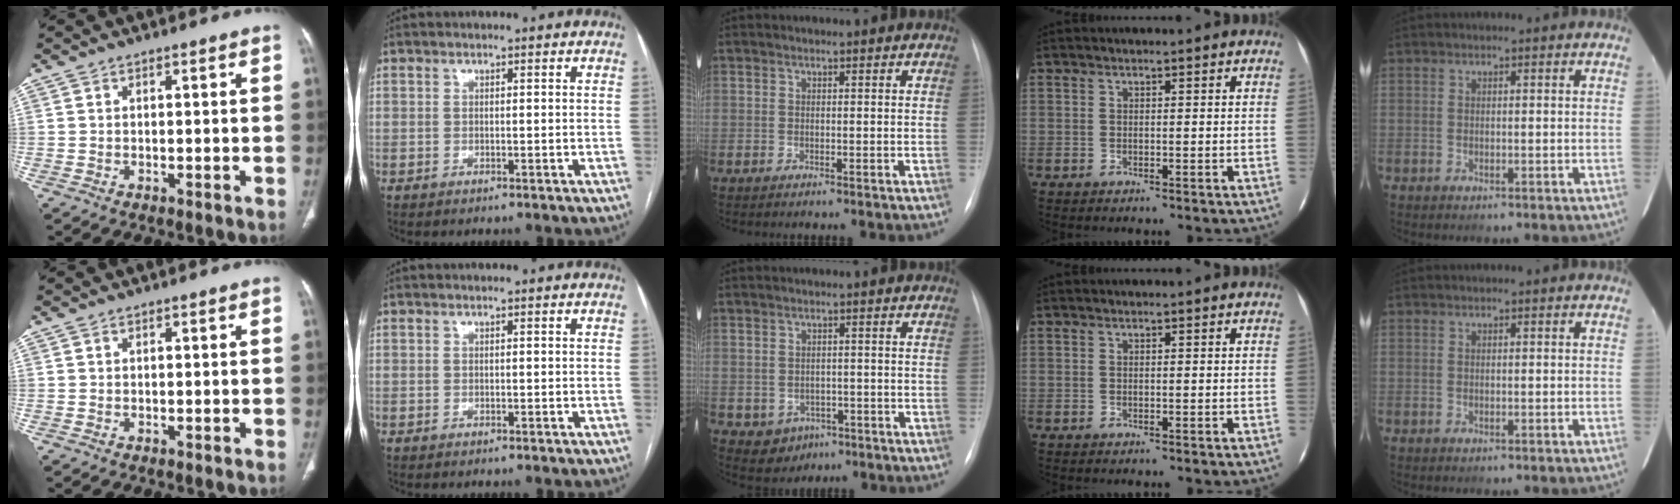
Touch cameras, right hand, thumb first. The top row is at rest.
{"middle": {"total": 4.3, "force": [-1.9, 3.6, 1.3], "torque": [-0.017, 0.007, -0.015]}}